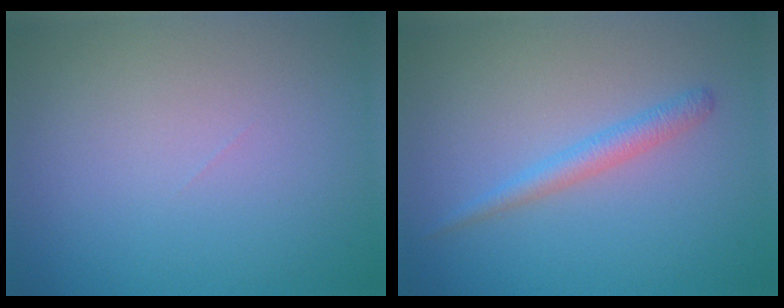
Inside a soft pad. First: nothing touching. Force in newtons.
{"total": 1.8, "press": 1.8, "slide": 0.0}